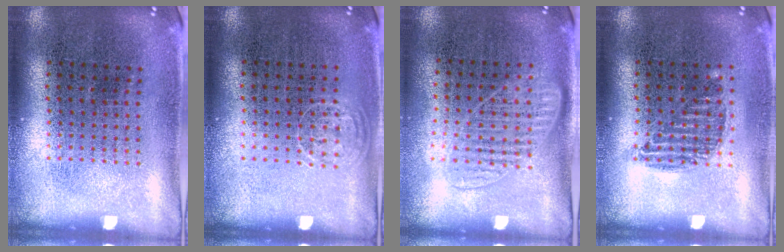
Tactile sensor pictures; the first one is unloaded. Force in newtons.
{"total": 0.7, "press": 0.6, "slide": 0.4}
{"total": 1.2, "press": 1.1, "slide": 0.6}
{"total": 0.9, "press": 0.8, "slide": 0.4}